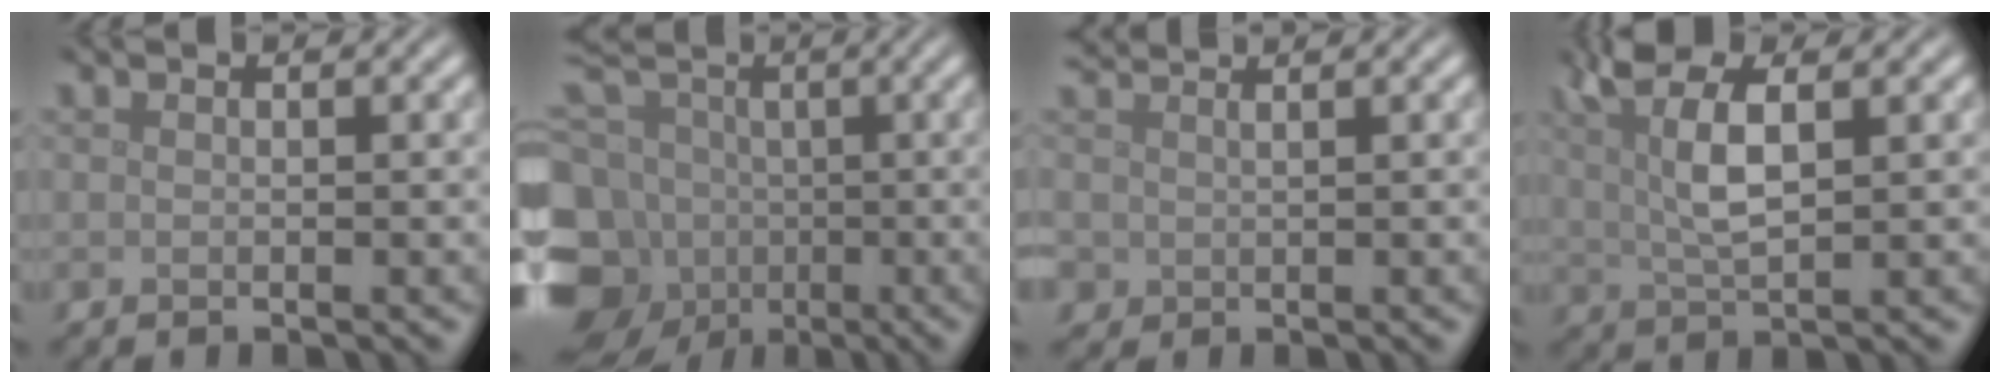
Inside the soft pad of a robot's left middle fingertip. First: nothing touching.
{"total": 13.3, "force": [-1.4, 11.3, 6.9], "torque": [-0.181, 0.008, -0.035]}
{"total": 1.8, "force": [1.5, 0.9, 0.5], "torque": [-0.019, 0.008, 0.029]}
{"total": 5.6, "force": [2.2, 2.2, 4.7], "torque": [-0.100, 0.009, 0.043]}